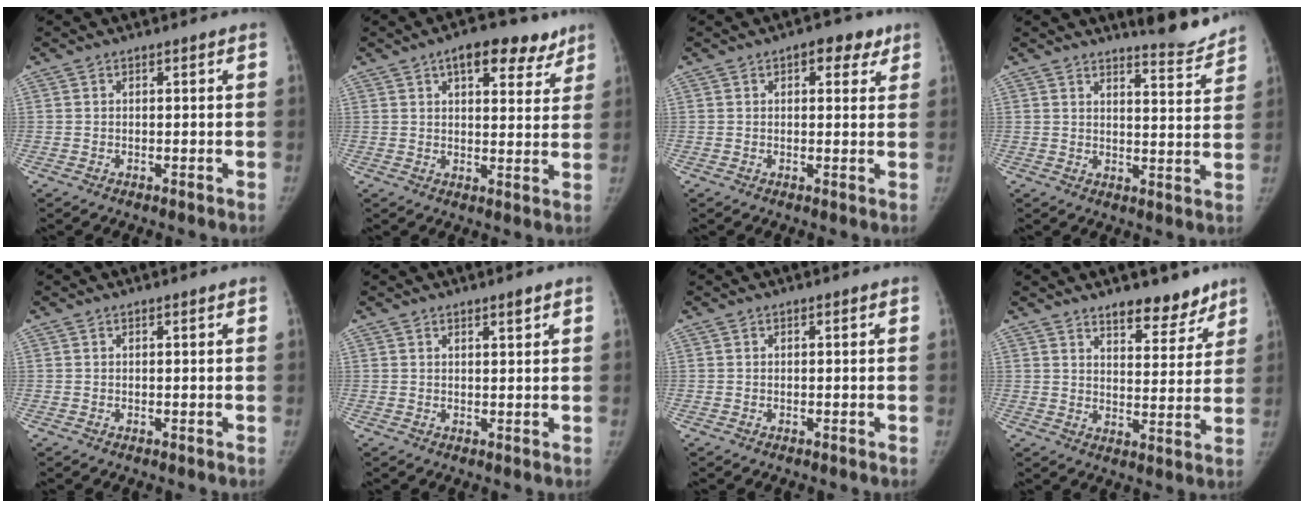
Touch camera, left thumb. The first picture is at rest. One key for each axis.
{"total": 11.1, "fx": 6.7, "fy": 5.3, "fz": 7.2, "tx": -0.062, "ty": -0.019, "tz": 0.091}
{"total": 5.4, "fx": 2.8, "fy": 3.0, "fz": 3.5, "tx": -0.016, "ty": -0.005, "tz": 0.029}
{"total": 7.2, "fx": 6.9, "fy": 0.7, "fz": 1.9, "tx": -0.013, "ty": -0.065, "tz": 0.092}
{"total": 0.0}
{"total": 1.6, "fx": 1.2, "fy": 0.3, "fz": 1.1, "tx": -0.013, "ty": -0.008, "tz": 0.020}
{"total": 0.0}
{"total": 9.4, "fx": 7.3, "fy": 3.9, "fz": 4.5, "tx": -0.026, "ty": -0.049, "tz": 0.108}